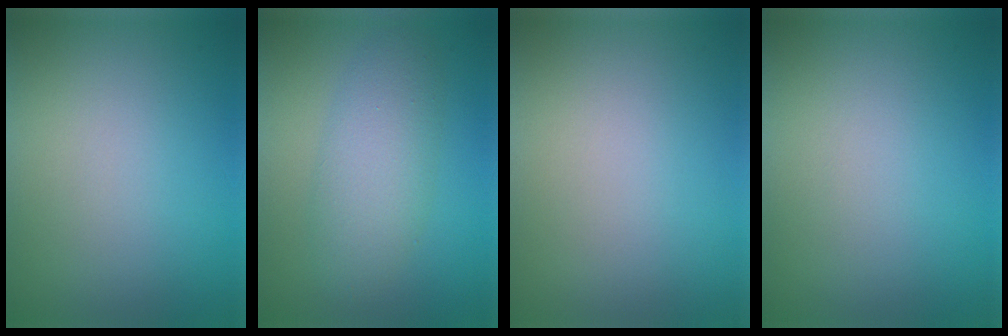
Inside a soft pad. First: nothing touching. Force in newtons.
{"total": 4.3, "press": 4.3, "slide": 0.0}
{"total": 0.0}
{"total": 0.0}